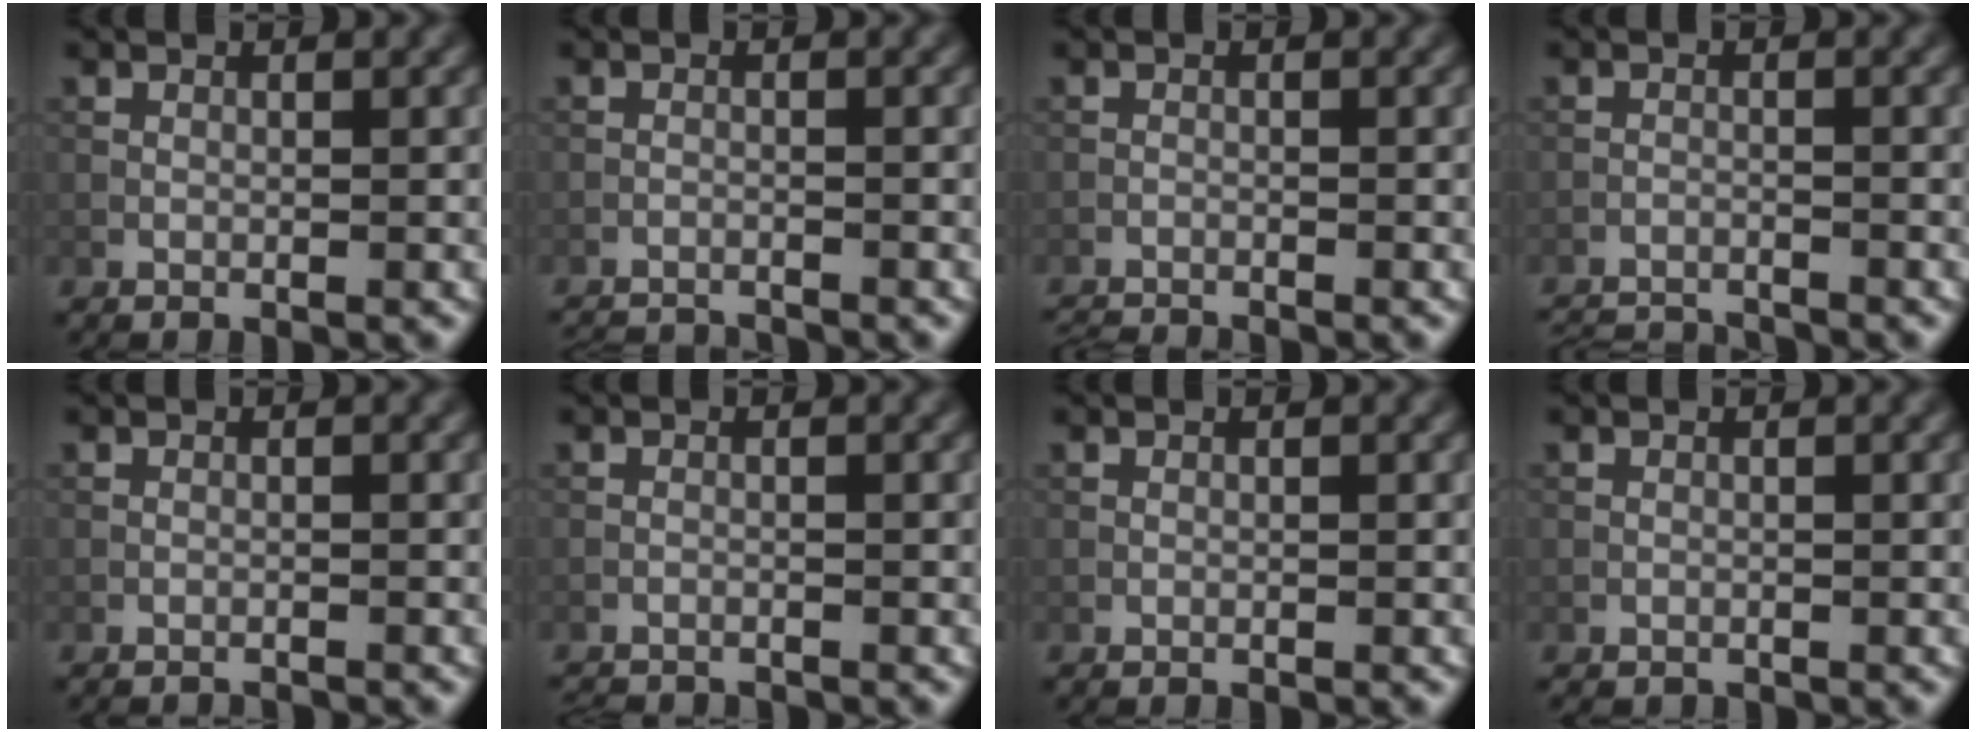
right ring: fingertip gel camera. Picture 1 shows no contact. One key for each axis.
{"total": 4.4, "fx": -4.3, "fy": 0.4, "fz": 0.7, "tx": -0.016, "ty": -0.013, "tz": -0.067}
{"total": 2.7, "fx": -2.6, "fy": 0.1, "fz": 0.5, "tx": -0.016, "ty": -0.011, "tz": -0.050}
{"total": 6.1, "fx": -5.9, "fy": 0.7, "fz": 1.0, "tx": -0.022, "ty": -0.016, "tz": -0.092}
{"total": 2.3, "fx": -2.2, "fy": 0.2, "fz": 0.5, "tx": -0.009, "ty": 0.006, "tz": -0.032}
{"total": 2.8, "fx": -2.8, "fy": 0.2, "fz": 0.4, "tx": -0.014, "ty": -0.010, "tz": -0.047}
{"total": 0.6, "fx": -0.6, "fy": 0.0, "fz": 0.2, "tx": 0.003, "ty": 0.003, "tz": -0.009}
{"total": 0.8, "fx": -0.6, "fy": 0.4, "fz": -0.2, "tx": 0.007, "ty": -0.003, "tz": -0.014}